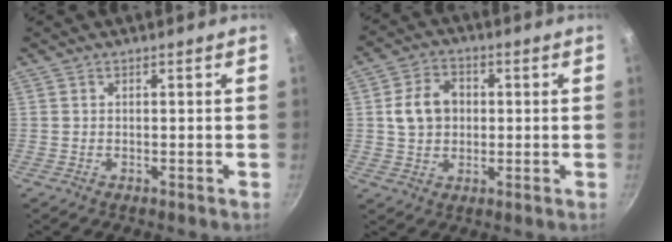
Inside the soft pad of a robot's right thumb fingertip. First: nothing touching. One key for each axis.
{"total": 8.3, "fx": 0.9, "fy": 6.5, "fz": 5.1, "tx": -0.075, "ty": 0.011, "tz": 0.012}